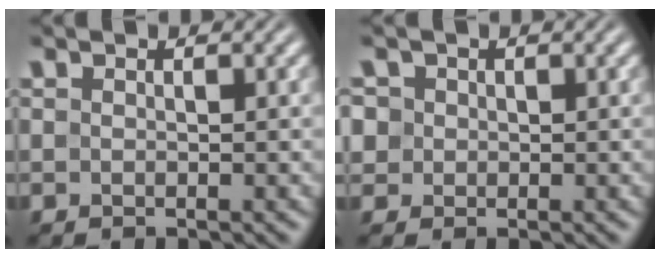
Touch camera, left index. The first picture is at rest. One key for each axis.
{"total": 2.3, "fx": 0.7, "fy": 2.0, "fz": 0.8, "tx": -0.019, "ty": 0.015, "tz": 0.009}